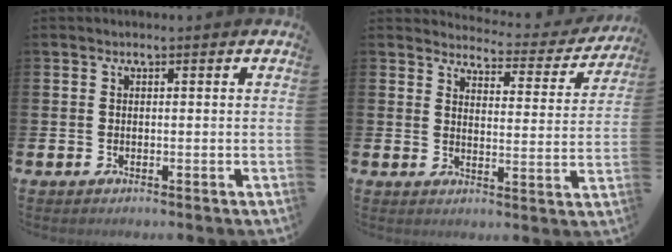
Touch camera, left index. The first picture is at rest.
{"total": 3.6, "force": [3.5, 0.8, 0.5], "torque": [-0.015, -0.036, 0.051]}